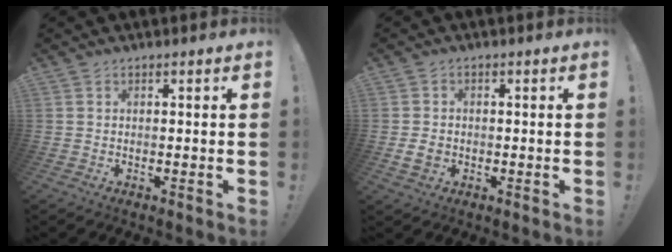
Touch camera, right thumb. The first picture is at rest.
{"total": 4.0, "force": [-0.8, 3.1, 2.4], "torque": [-0.039, -0.001, -0.015]}